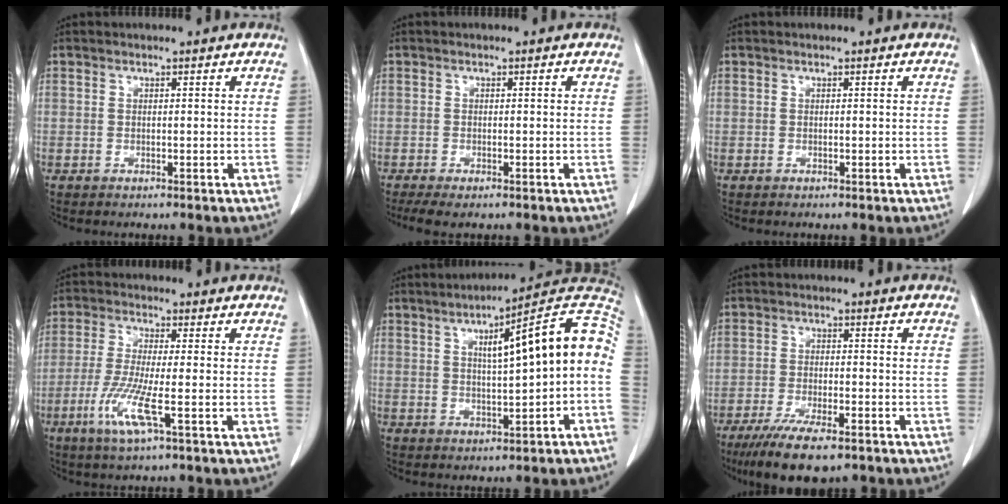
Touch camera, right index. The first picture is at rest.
{"total": 4.0, "force": [-3.0, 1.1, 2.4], "torque": [-0.041, -0.012, -0.043]}
{"total": 0.0}
{"total": 7.2, "force": [-2.8, 0.0, 6.7], "torque": [-0.144, -0.019, -0.057]}
{"total": 14.2, "force": [1.4, 1.4, 14.1], "torque": [-0.189, 0.037, 0.016]}
{"total": 10.4, "force": [-7.4, 2.2, 7.0], "torque": [-0.115, -0.021, -0.115]}